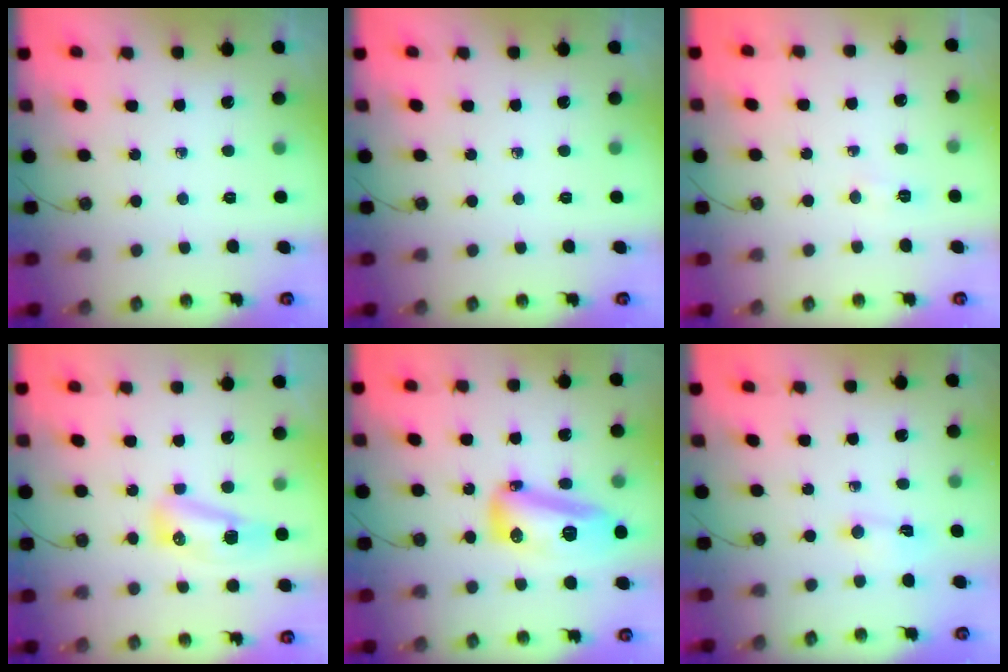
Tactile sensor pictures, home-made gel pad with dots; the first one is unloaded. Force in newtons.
{"total": 0.0}
{"total": 3.4, "press": 3.4, "slide": 0.6}
{"total": 12.0, "press": 9.9, "slide": 6.8}
{"total": 14.6, "press": 14.5, "slide": 1.4}
{"total": 2.0, "press": 2.0, "slide": 0.3}